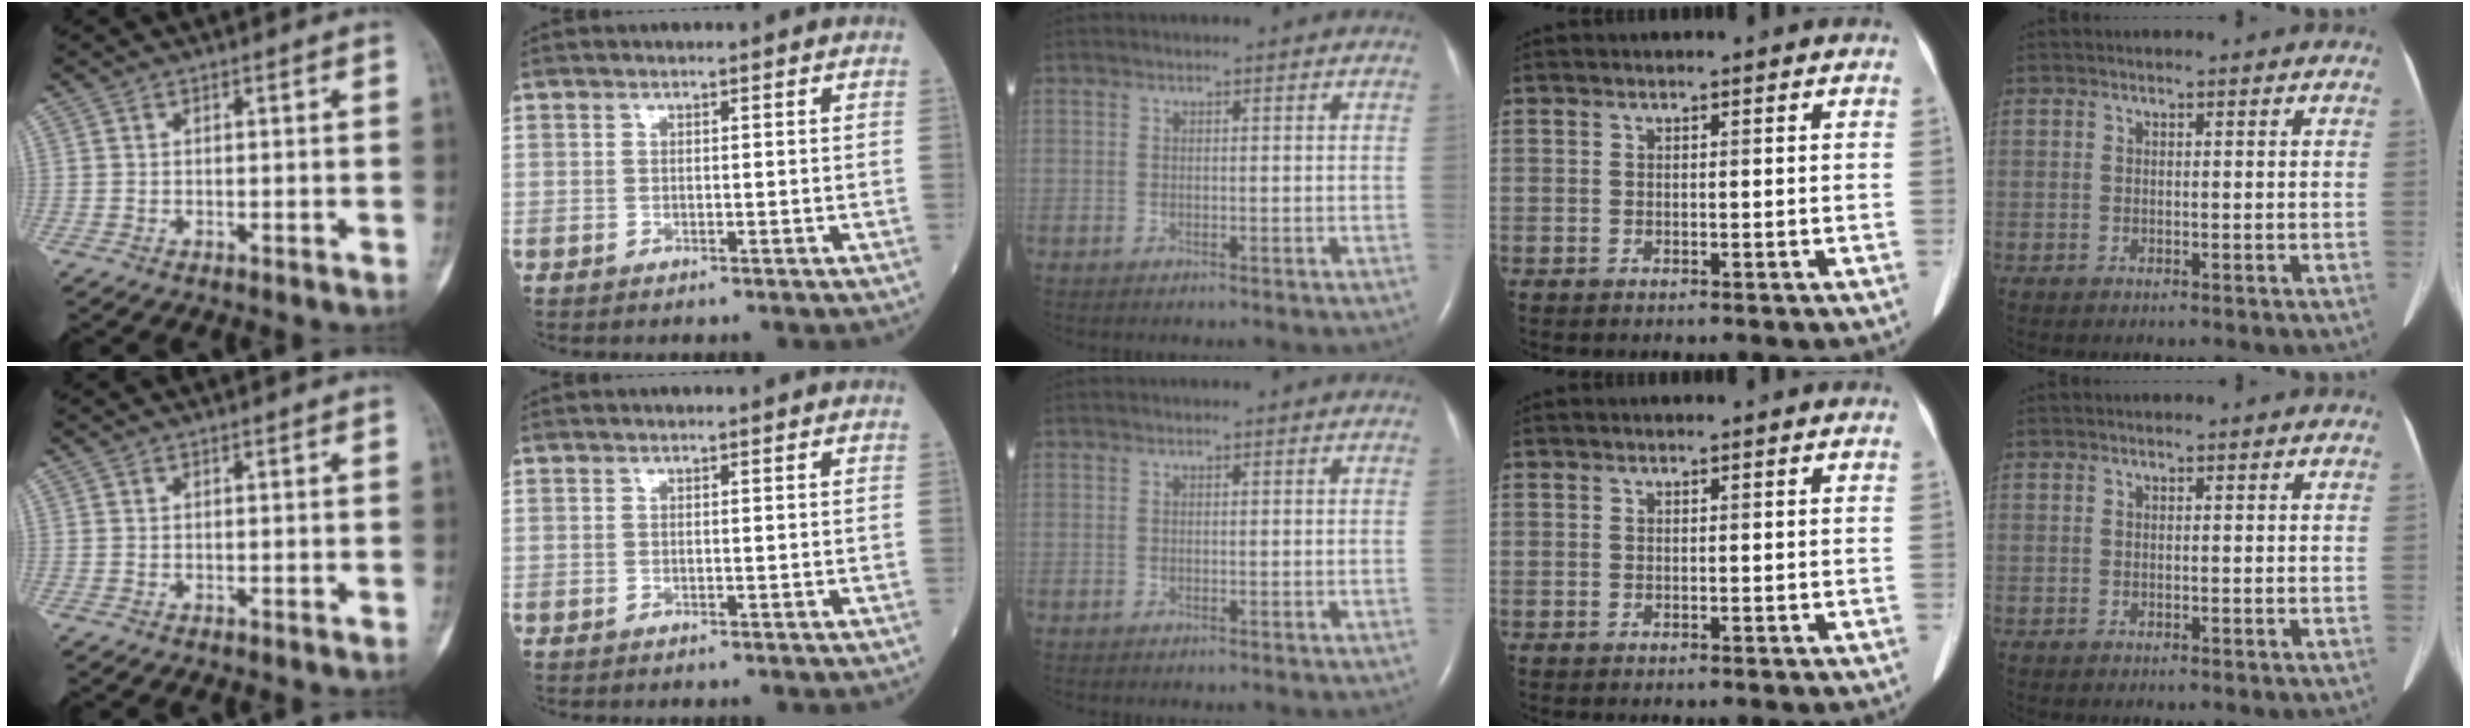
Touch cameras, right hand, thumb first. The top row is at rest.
{}